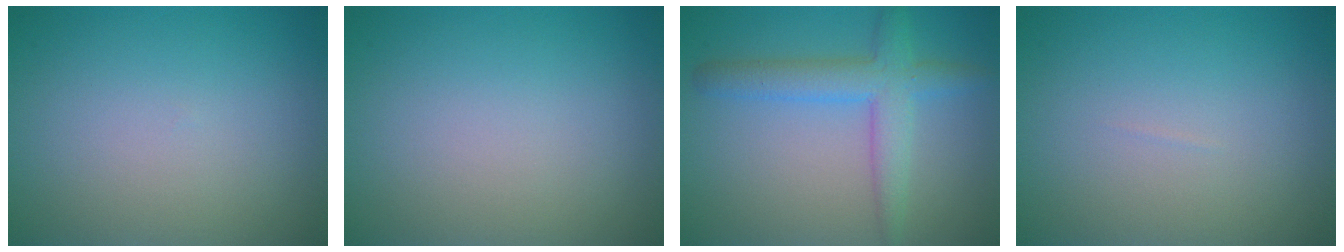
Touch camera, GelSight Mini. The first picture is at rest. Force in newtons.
{"total": 0.0}
{"total": 4.1, "press": 4.1, "slide": 0.2}
{"total": 0.0}